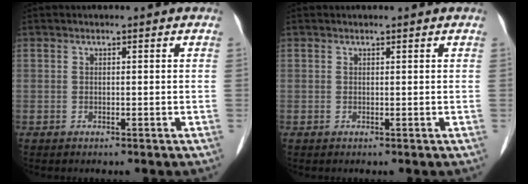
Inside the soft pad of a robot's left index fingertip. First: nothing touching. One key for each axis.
{"total": 0.6, "fx": 0.5, "fy": 0.0, "fz": 0.2, "tx": -0.005, "ty": 0.001, "tz": 0.009}